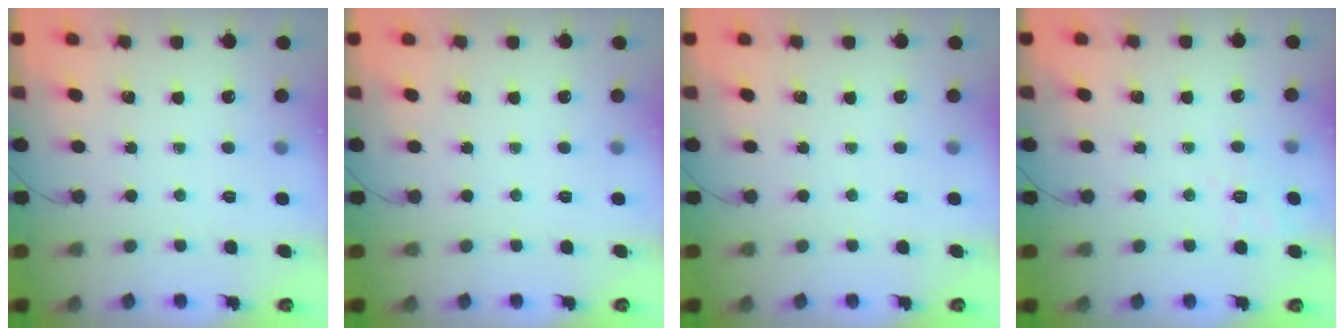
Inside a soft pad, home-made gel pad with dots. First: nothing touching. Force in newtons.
{"total": 0.0}
{"total": 0.0}
{"total": 1.9, "press": 0.8, "slide": 1.7}